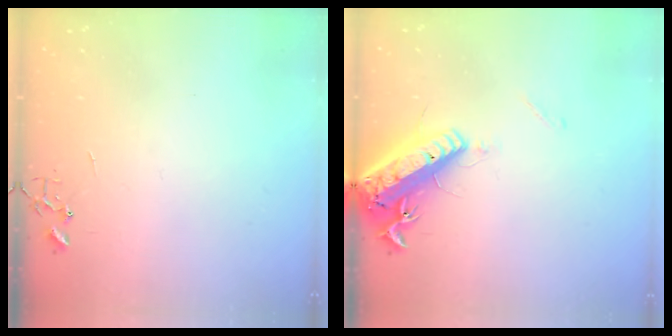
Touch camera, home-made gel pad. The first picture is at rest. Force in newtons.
{"total": 18.1, "press": 17.7, "slide": 3.9}